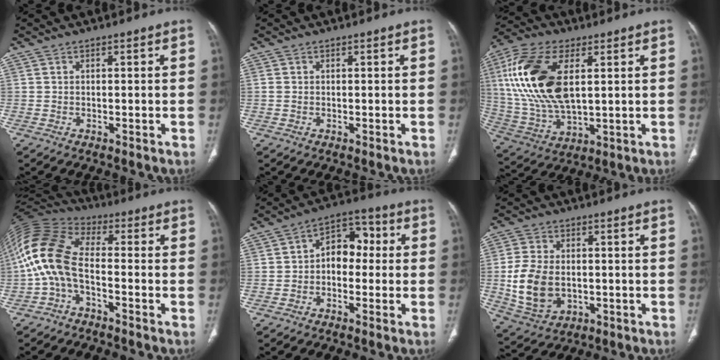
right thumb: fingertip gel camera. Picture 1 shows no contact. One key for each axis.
{"total": 0.7, "fx": 0.1, "fy": 0.6, "fz": 0.3, "tx": -0.007, "ty": 0.003, "tz": 0.003}
{"total": 21.0, "fx": 4.8, "fy": 10.8, "fz": 17.3, "tx": -0.363, "ty": -0.008, "tz": 0.092}
{"total": 13.0, "fx": -3.0, "fy": 7.2, "fz": 10.5, "tx": -0.227, "ty": 0.055, "tz": -0.069}
{"total": 8.4, "fx": 0.0, "fy": 5.9, "fz": 6.0, "tx": -0.057, "ty": 0.035, "tz": -0.013}
{"total": 11.8, "fx": -1.1, "fy": 8.3, "fz": 8.4, "tx": -0.156, "ty": -0.001, "tz": -0.009}